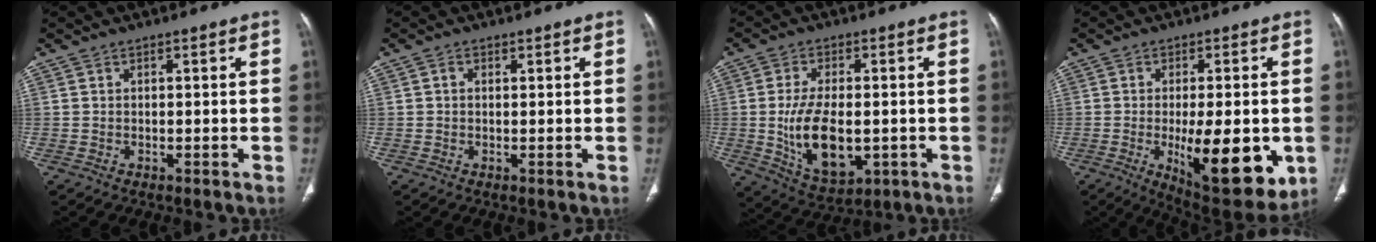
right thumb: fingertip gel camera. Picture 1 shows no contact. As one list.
[{"total": 0.9, "force": [0.2, 0.7, 0.5], "torque": [-0.009, 0.003, 0.003]}, {"total": 13.0, "force": [-1.7, 7.0, 10.8], "torque": [-0.188, -0.011, -0.012]}, {"total": 18.3, "force": [-4.1, 6.9, 16.5], "torque": [-0.205, -0.023, -0.039]}]